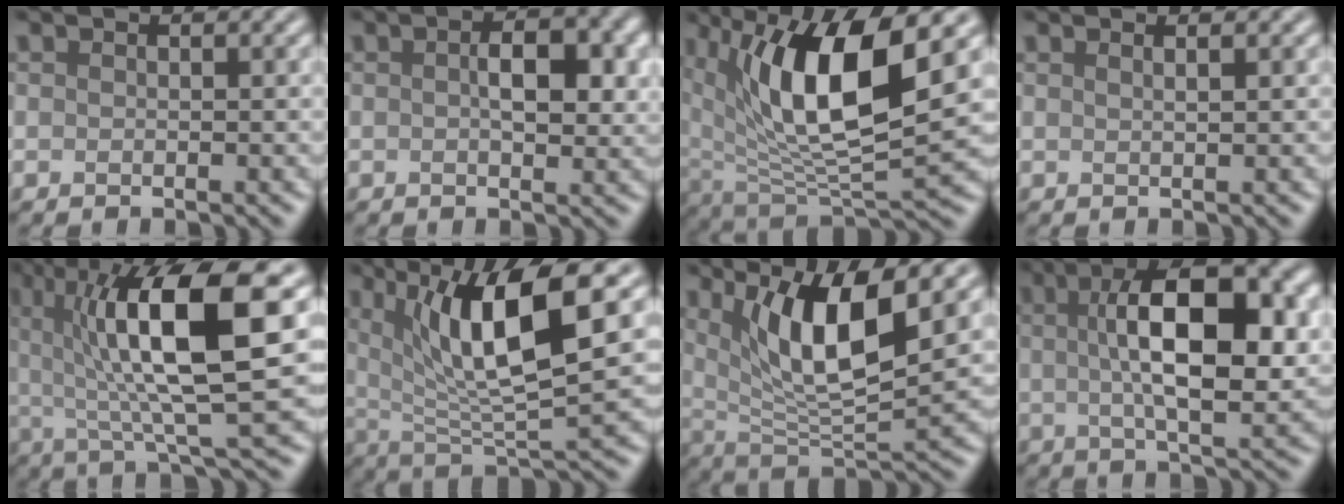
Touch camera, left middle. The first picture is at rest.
{"total": 4.0, "force": [0.4, 1.8, 3.6], "torque": [-0.056, -0.003, 0.004]}
{"total": 11.8, "force": [3.9, 4.2, 10.3], "torque": [-0.178, -0.013, 0.071]}
{"total": 2.0, "force": [1.1, 1.0, 1.4], "torque": [0.004, -0.001, -0.012]}
{"total": 11.6, "force": [2.4, 2.7, 11.0], "torque": [-0.169, -0.002, 0.046]}
{"total": 9.4, "force": [3.2, 2.4, 8.5], "torque": [-0.141, -0.013, 0.059]}
{"total": 8.8, "force": [3.2, 2.5, 7.8], "torque": [-0.131, -0.021, 0.061]}
{"total": 10.9, "force": [1.6, 3.9, 10.1], "torque": [-0.151, 0.005, 0.023]}